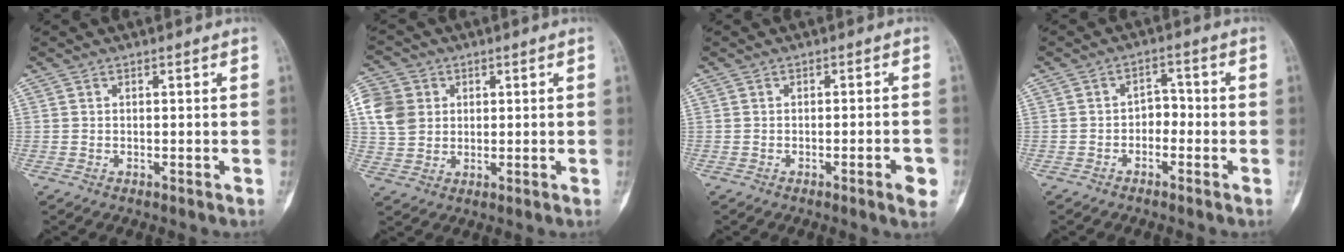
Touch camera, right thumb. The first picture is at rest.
{"total": 8.5, "force": [2.0, 7.4, 3.7], "torque": [-0.062, 0.002, 0.036]}
{"total": 3.7, "force": [-1.6, 0.5, 3.3], "torque": [-0.043, 0.005, -0.020]}
{"total": 3.3, "force": [-1.4, 2.4, 1.8], "torque": [-0.009, 0.026, -0.031]}